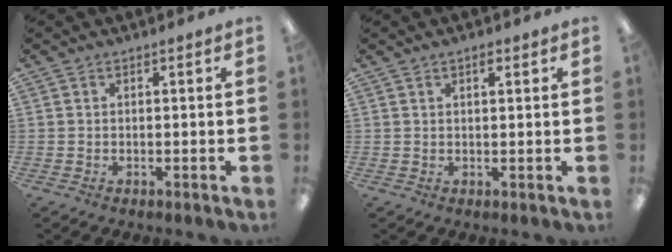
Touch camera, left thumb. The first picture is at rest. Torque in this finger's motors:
{"motor_torque": [-0.31, -0.27, -0.44, 0.00, -0.02]}